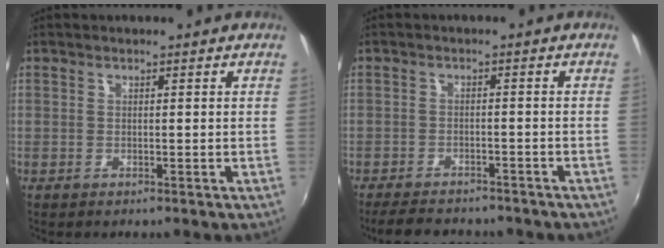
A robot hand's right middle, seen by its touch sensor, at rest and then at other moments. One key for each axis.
{"total": 9.8, "fx": -8.3, "fy": 3.4, "fz": 4.0, "tx": -0.093, "ty": -0.015, "tz": -0.120}